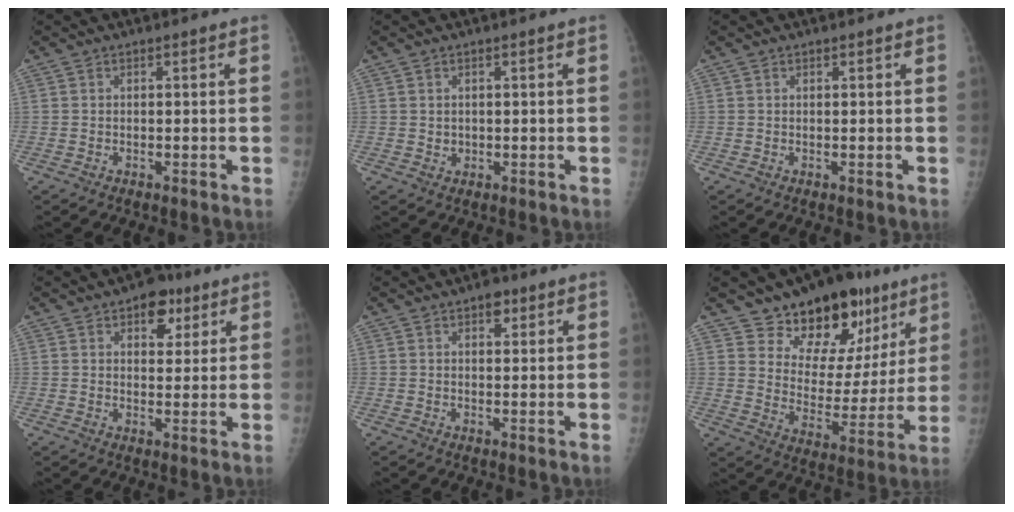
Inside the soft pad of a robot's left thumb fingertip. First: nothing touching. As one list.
[{"total": 1.1, "force": [0.4, 1.0, 0.3], "torque": [0.002, -0.002, 0.007]}, {"total": 0.0}, {"total": 6.5, "force": [3.4, 4.2, 3.6], "torque": [-0.017, -0.011, 0.043]}, {"total": 2.6, "force": [1.5, 1.5, 1.5], "torque": [-0.007, -0.004, 0.019]}, {"total": 18.6, "force": [11.8, 10.8, 9.5], "torque": [-0.069, -0.064, 0.182]}]